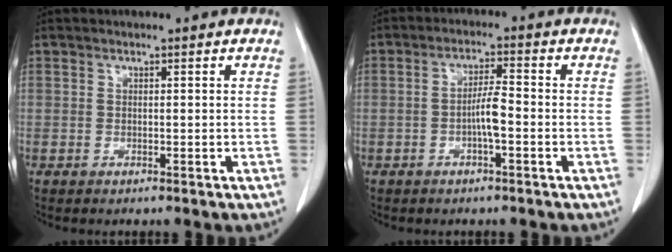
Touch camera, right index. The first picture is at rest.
{"total": 3.9, "force": [-1.1, 0.4, 3.7], "torque": [-0.066, 0.009, -0.018]}